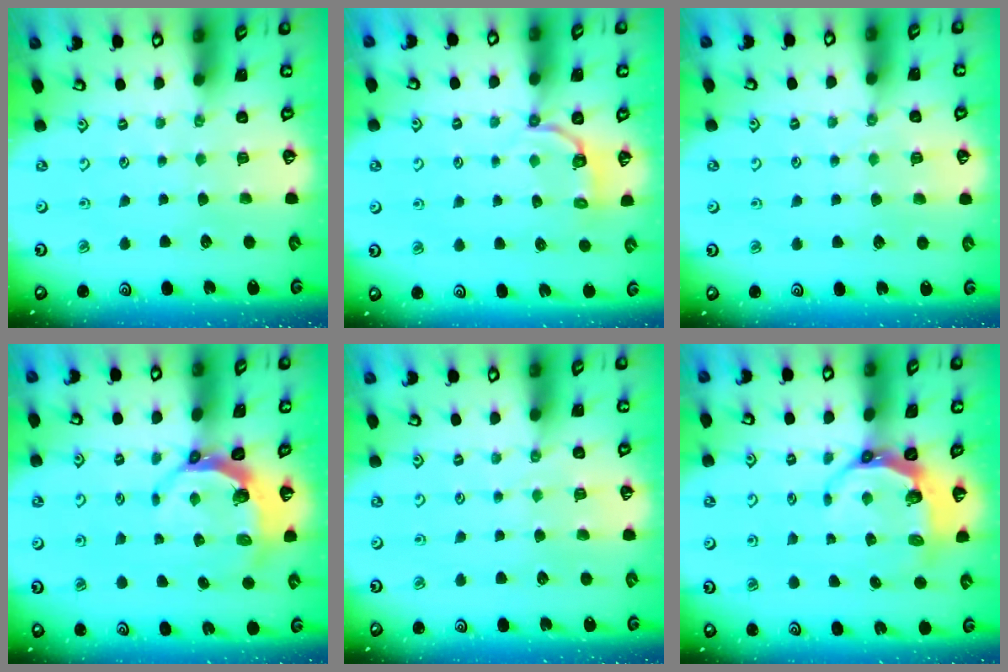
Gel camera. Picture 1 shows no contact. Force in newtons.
{"total": 4.2, "press": 2.9, "slide": 3.0}
{"total": 2.8, "press": 2.8, "slide": 0.3}
{"total": 6.3, "press": 4.9, "slide": 3.8}
{"total": 3.0, "press": 3.0, "slide": 0.5}
{"total": 7.1, "press": 6.1, "slide": 3.6}